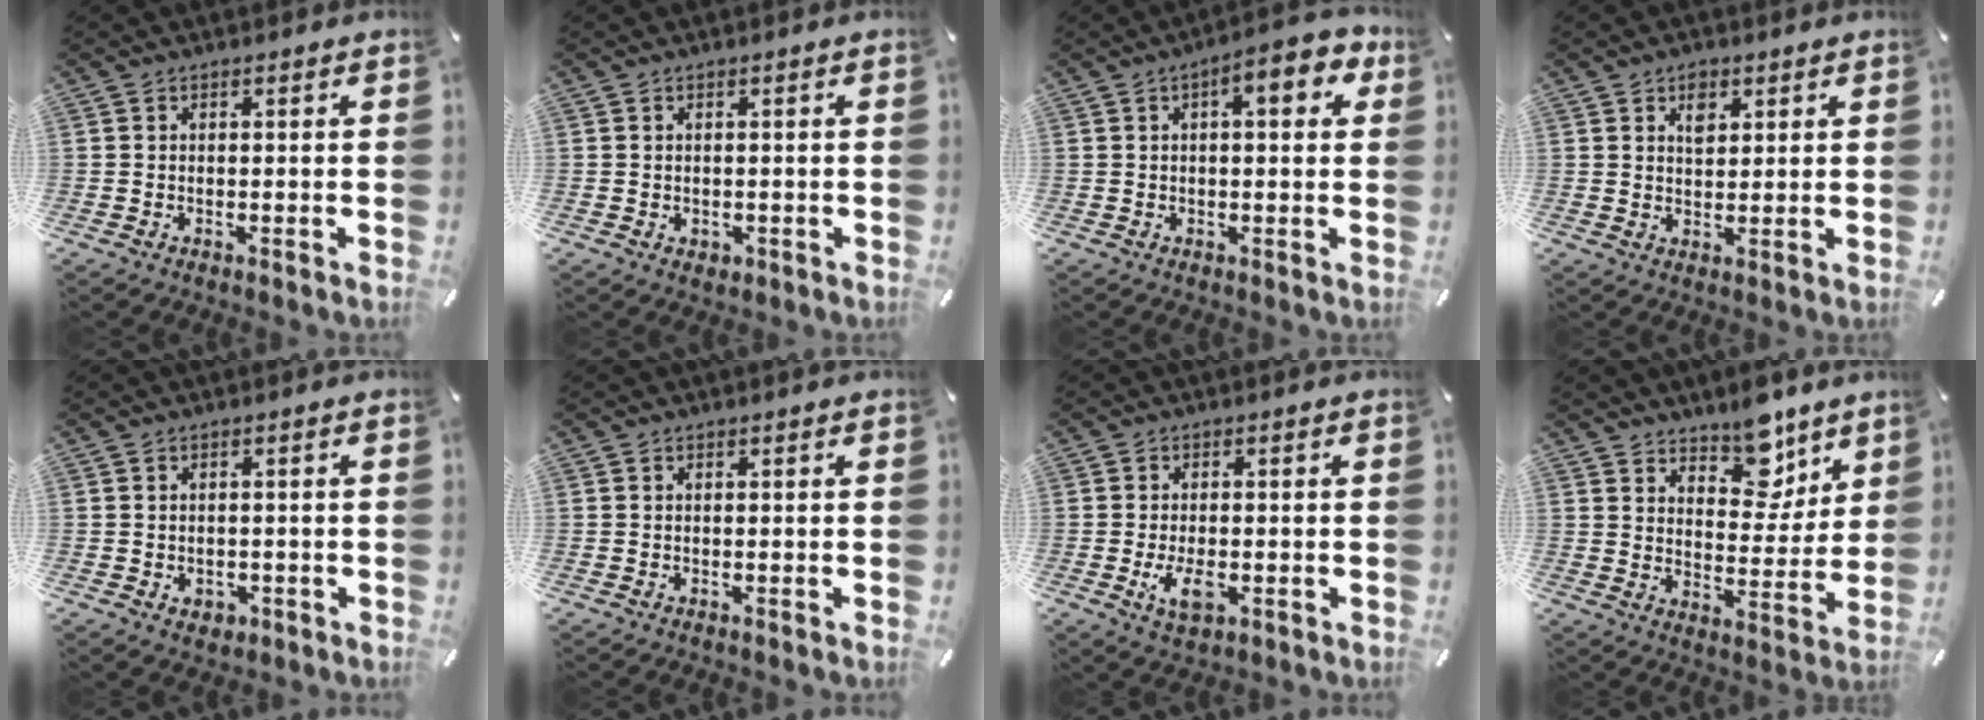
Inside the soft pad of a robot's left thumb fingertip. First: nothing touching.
{"total": 1.1, "force": [-0.1, 1.0, 0.3], "torque": [-0.007, 0.005, -0.004]}
{"total": 8.0, "force": [3.1, 2.8, 6.8], "torque": [-0.093, -0.010, 0.043]}
{"total": 3.5, "force": [1.8, 2.4, 1.8], "torque": [-0.015, -0.007, 0.029]}
{"total": 2.3, "force": [-0.6, 2.0, 0.9], "torque": [-0.008, 0.000, -0.015]}
{"total": 0.0}
{"total": 5.3, "force": [-1.3, 3.0, 4.2], "torque": [-0.088, -0.005, -0.027]}
{"total": 11.1, "force": [8.7, 5.8, 3.7], "torque": [-0.039, -0.067, 0.156]}